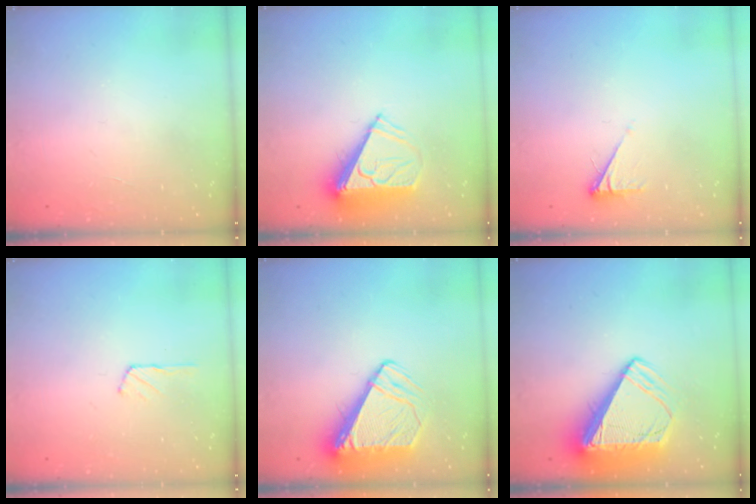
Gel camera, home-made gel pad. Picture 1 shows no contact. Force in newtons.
{"total": 7.7, "press": 7.7, "slide": 0.5}
{"total": 3.8, "press": 3.7, "slide": 0.6}
{"total": 3.2, "press": 3.2, "slide": 0.2}
{"total": 9.0, "press": 8.9, "slide": 1.2}
{"total": 11.8, "press": 11.7, "slide": 1.2}